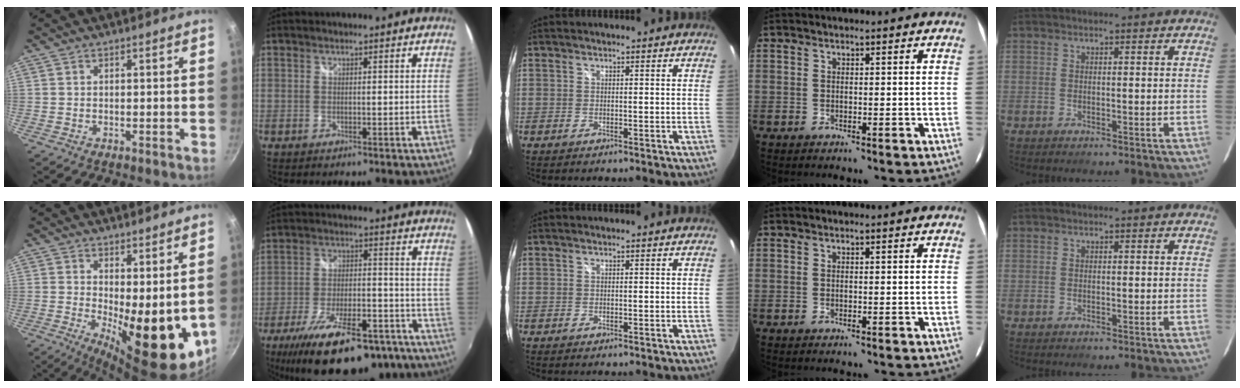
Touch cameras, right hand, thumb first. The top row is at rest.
{"thumb": {"total": 14.2, "force": [0.8, 5.6, 13.1], "torque": [-0.146, -0.029, 0.026]}, "index": {"total": 23.2, "force": [-16.6, 8.7, 13.7], "torque": [-0.243, -0.020, -0.239]}}